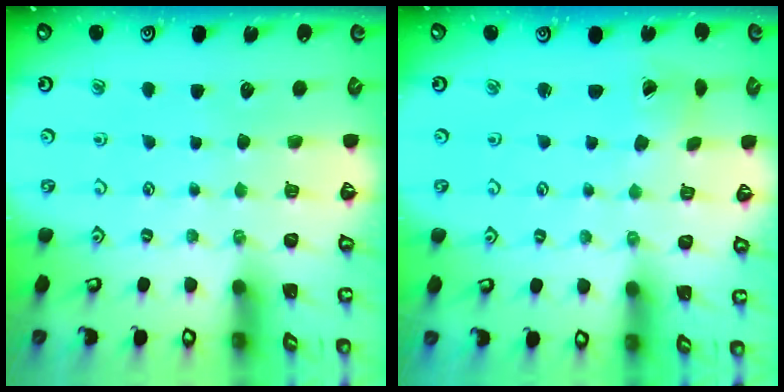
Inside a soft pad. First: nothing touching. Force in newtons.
{"total": 1.2, "press": 1.1, "slide": 0.2}